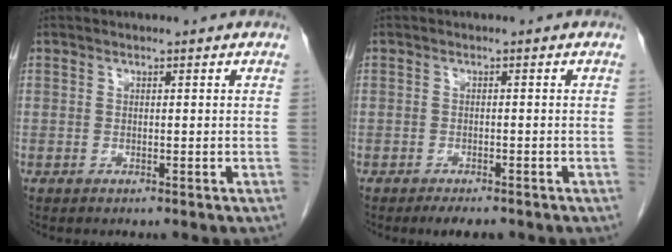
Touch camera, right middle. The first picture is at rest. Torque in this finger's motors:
{"motor_torque": [0.23, -0.05, -0.04, -0.01]}